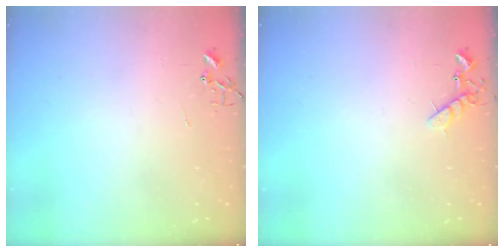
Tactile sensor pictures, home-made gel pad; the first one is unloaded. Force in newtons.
{"total": 6.3, "press": 6.2, "slide": 0.9}